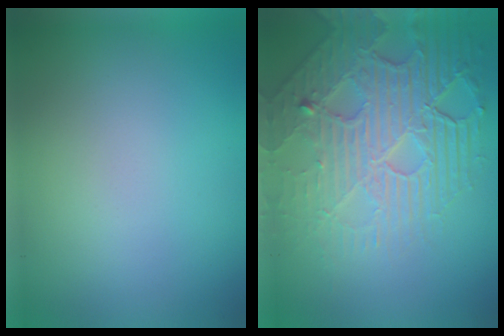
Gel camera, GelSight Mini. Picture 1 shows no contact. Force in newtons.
{"total": 7.0, "press": 5.5, "slide": 4.4}